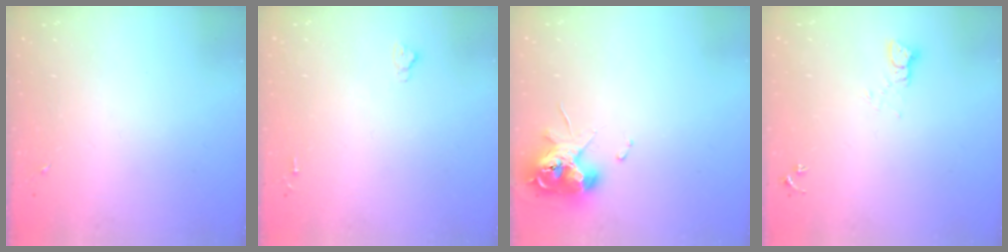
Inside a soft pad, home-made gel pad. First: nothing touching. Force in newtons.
{"total": 2.6, "press": 2.5, "slide": 0.3}
{"total": 11.4, "press": 11.3, "slide": 1.8}
{"total": 3.7, "press": 3.7, "slide": 0.3}